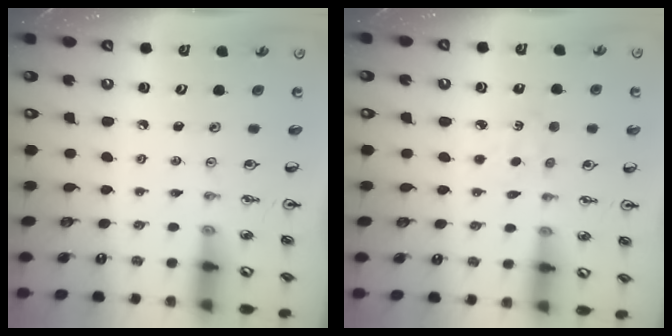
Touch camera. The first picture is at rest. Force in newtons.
{"total": 3.9, "press": 3.9, "slide": 0.5}